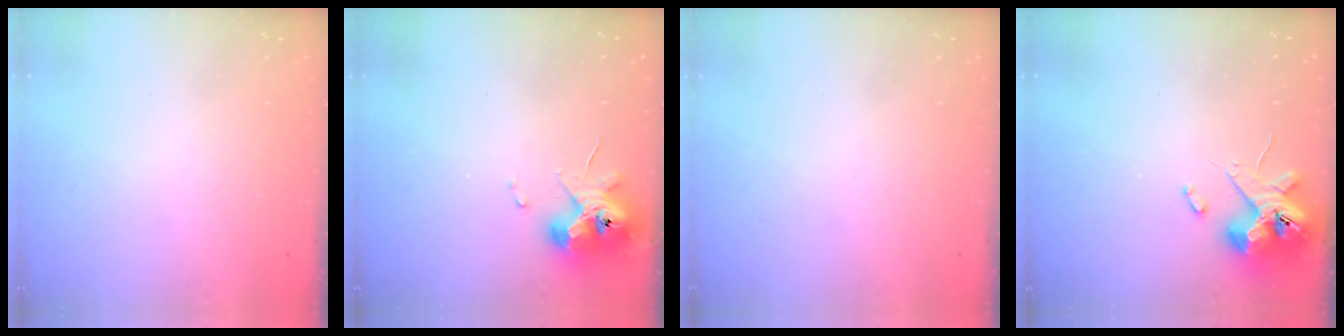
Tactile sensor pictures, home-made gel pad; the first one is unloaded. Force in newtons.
{"total": 10.1, "press": 10.0, "slide": 1.5}
{"total": 0.0}
{"total": 10.9, "press": 10.7, "slide": 1.8}